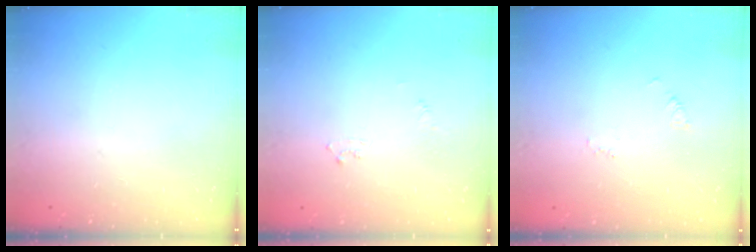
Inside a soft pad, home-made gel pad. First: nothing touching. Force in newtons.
{"total": 3.9, "press": 3.9, "slide": 0.4}
{"total": 1.7, "press": 1.6, "slide": 0.3}